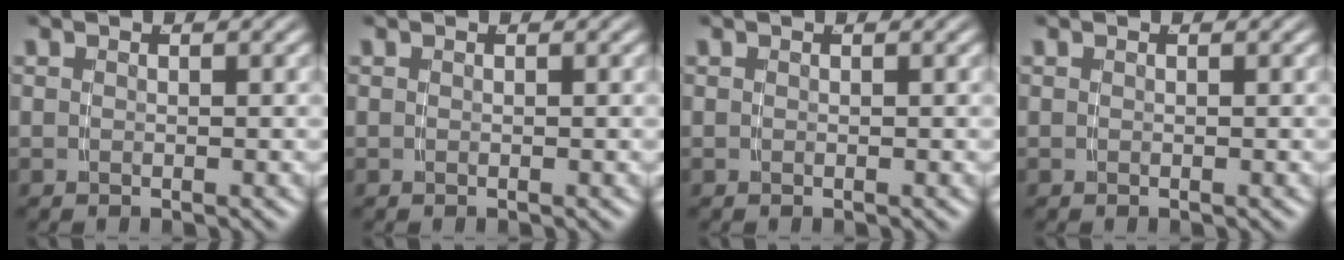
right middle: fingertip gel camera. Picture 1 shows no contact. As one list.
[{"total": 0.0}, {"total": 0.0}, {"total": 0.0}]